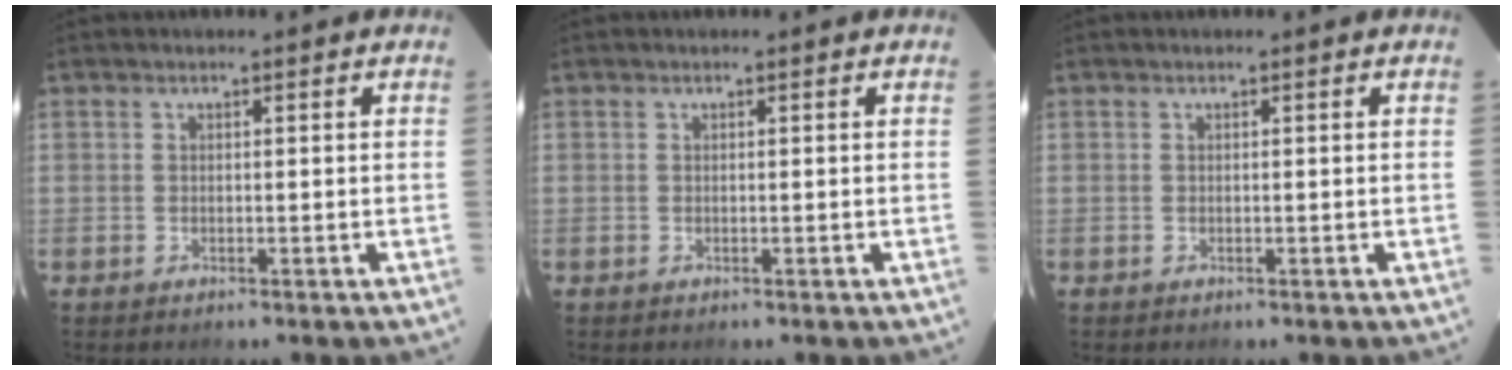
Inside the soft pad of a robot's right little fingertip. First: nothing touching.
{"total": 0.0}
{"total": 0.0}